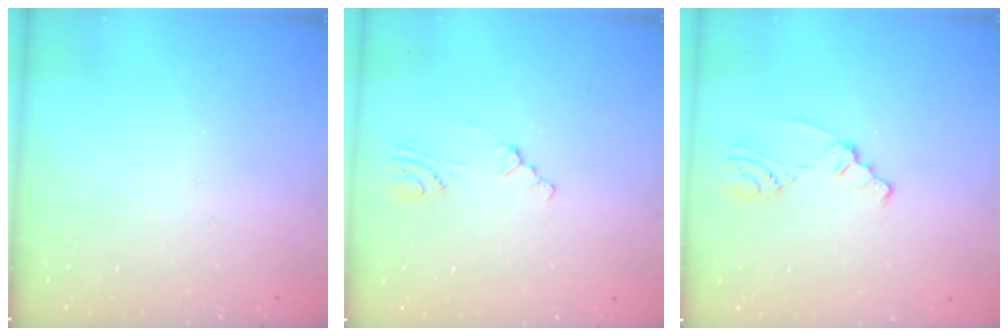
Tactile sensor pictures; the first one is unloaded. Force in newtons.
{"total": 1.3, "press": 1.2, "slide": 0.4}
{"total": 2.0, "press": 1.5, "slide": 1.4}